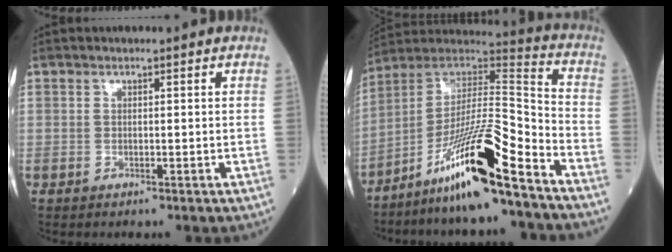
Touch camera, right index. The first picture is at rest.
{"total": 17.1, "force": [-11.2, 0.9, 12.9], "torque": [-0.243, -0.001, -0.198]}